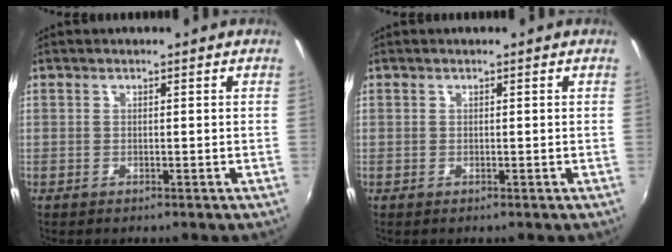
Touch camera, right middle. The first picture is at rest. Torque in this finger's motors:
{"motor_torque": [-0.04, -0.02, 0.00, 0.00]}